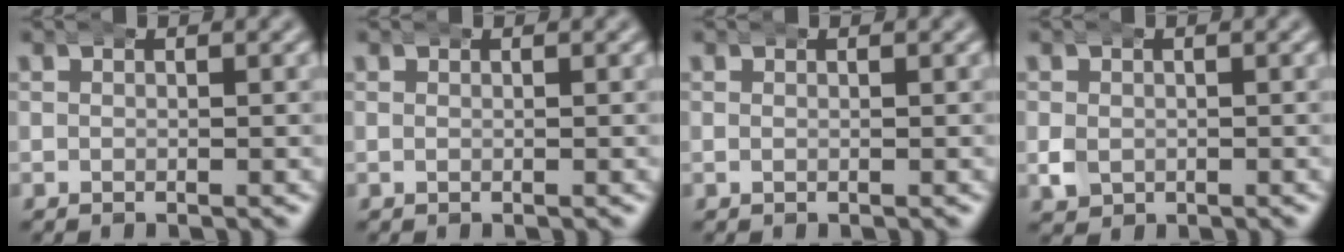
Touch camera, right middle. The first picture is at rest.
{"total": 0.0}
{"total": 0.0}
{"total": 1.7, "force": [-0.2, 1.6, 0.7], "torque": [-0.018, -0.006, 0.001]}